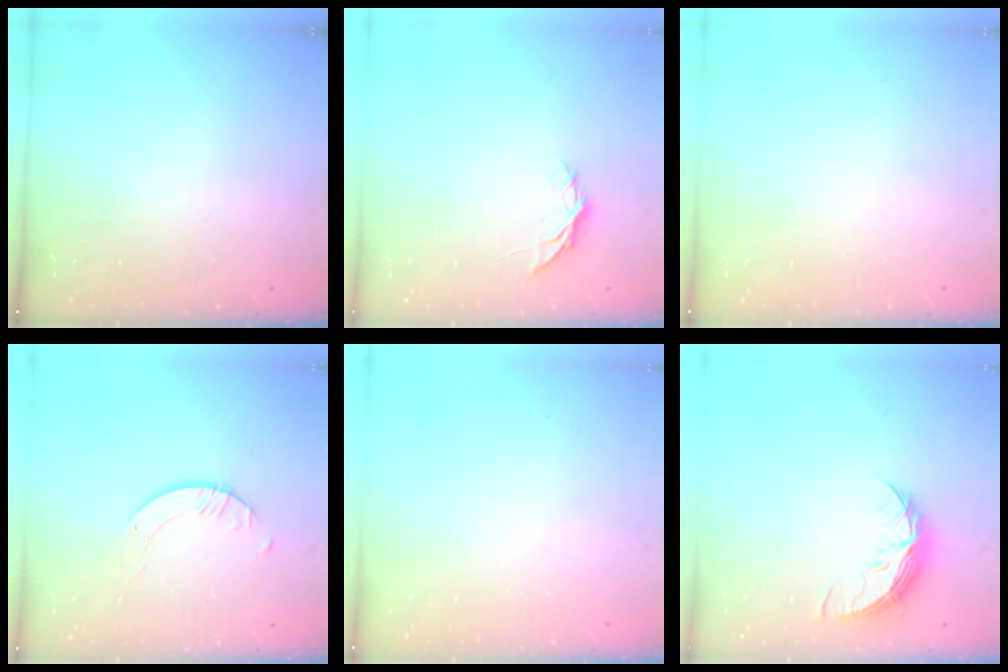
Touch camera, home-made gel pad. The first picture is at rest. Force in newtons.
{"total": 5.1, "press": 5.1, "slide": 0.4}
{"total": 0.0}
{"total": 2.7, "press": 2.7, "slide": 0.2}
{"total": 0.0}
{"total": 8.7, "press": 8.7, "slide": 0.4}